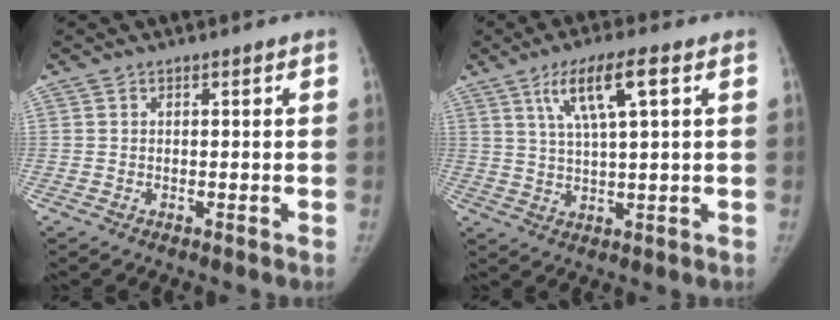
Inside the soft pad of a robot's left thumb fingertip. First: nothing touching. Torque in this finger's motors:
{"motor_torque": [0.03, 0.11, 0.61, 0.21, 0.08]}